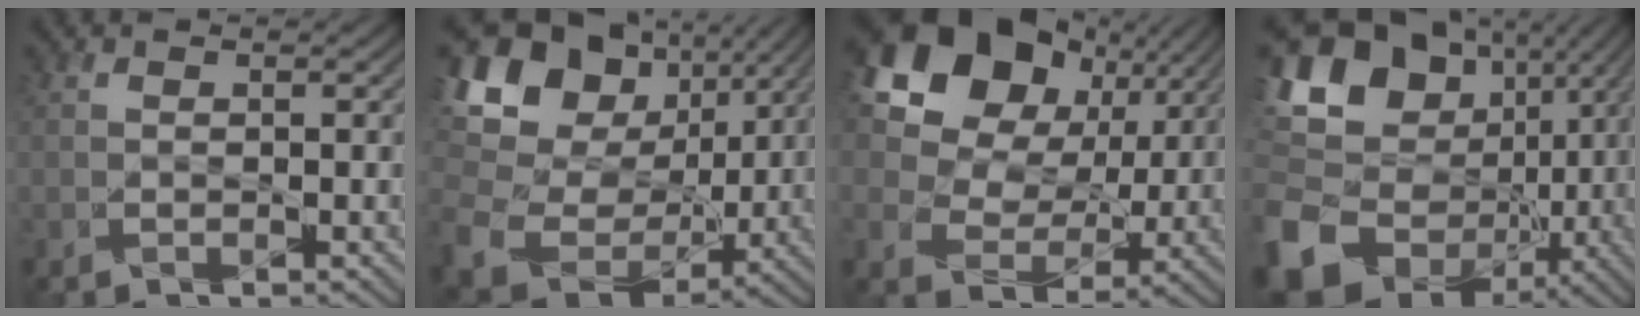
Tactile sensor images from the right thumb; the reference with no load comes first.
{"total": 17.8, "force": [3.7, 14.3, 10.0], "torque": [-0.259, 0.002, 0.088]}
{"total": 17.0, "force": [7.3, 12.4, 9.1], "torque": [-0.205, 0.037, 0.129]}
{"total": 19.9, "force": [-3.1, 16.3, 11.1], "torque": [-0.259, -0.056, -0.037]}